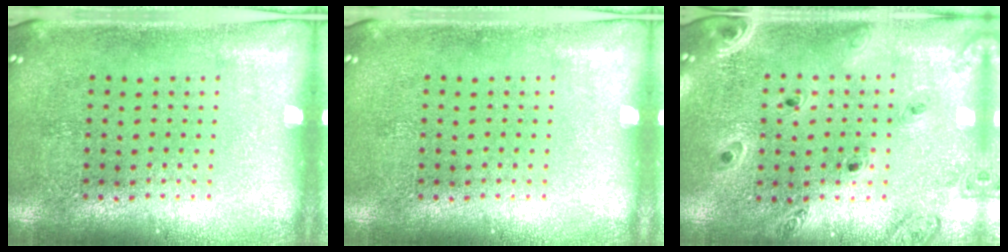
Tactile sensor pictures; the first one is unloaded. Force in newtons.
{"total": 0.0}
{"total": 1.3, "press": 1.3, "slide": 0.1}